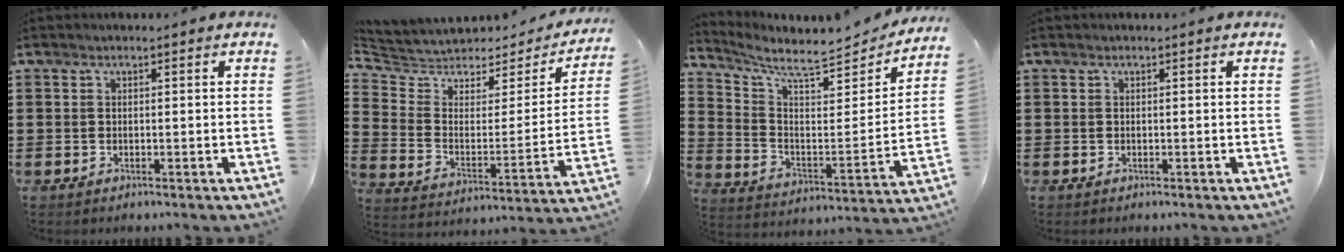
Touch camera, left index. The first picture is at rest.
{"total": 4.5, "force": [4.0, 1.9, 0.3], "torque": [-0.041, -0.035, 0.065]}
{"total": 6.9, "force": [5.9, 0.9, 3.4], "torque": [-0.089, -0.054, 0.095]}
{"total": 0.0}